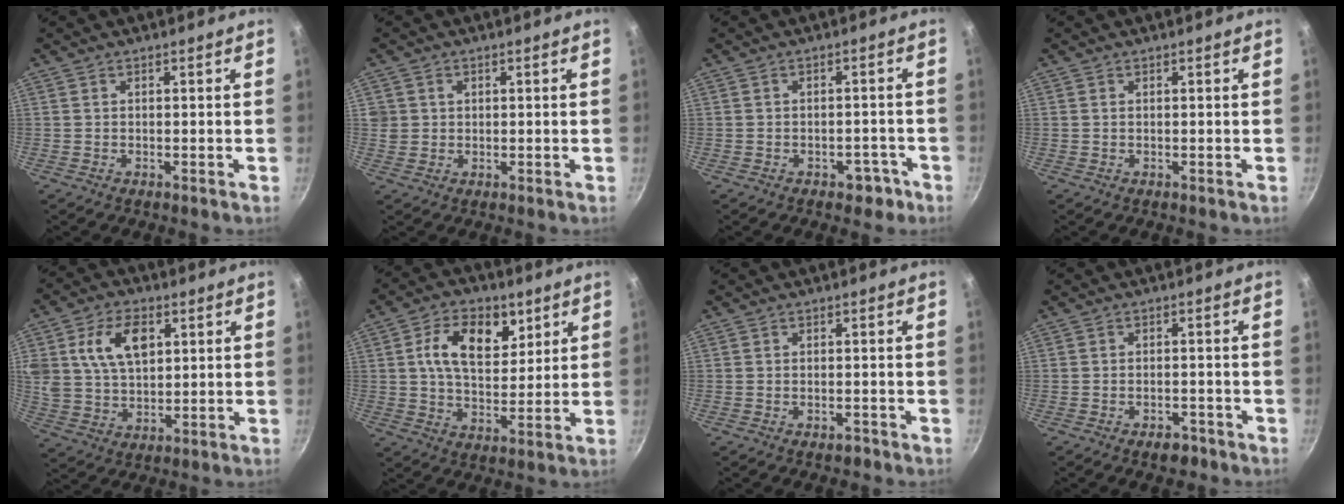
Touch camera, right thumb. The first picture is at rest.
{"total": 2.9, "force": [0.8, 2.7, 0.6], "torque": [0.003, -0.002, 0.017]}
{"total": 3.7, "force": [-2.3, 2.3, 1.7], "torque": [-0.003, 0.022, -0.026]}
{"total": 0.0}
{"total": 12.8, "force": [4.2, 8.0, 9.1], "torque": [-0.154, -0.006, 0.086]}
{"total": 12.6, "force": [4.6, 7.7, 8.9], "torque": [-0.120, -0.013, 0.081]}
{"total": 1.3, "force": [-1.0, 0.6, 0.7], "torque": [-0.009, 0.007, -0.013]}
{"total": 3.0, "force": [-2.2, 1.5, 1.5], "torque": [-0.015, 0.010, -0.030]}